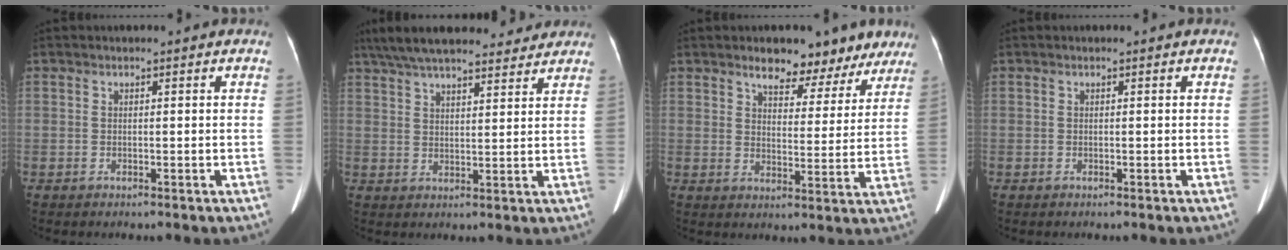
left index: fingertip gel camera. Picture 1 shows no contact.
{"total": 19.2, "force": [16.3, 4.4, 9.1], "torque": [-0.161, 0.047, 0.240]}
{"total": 9.9, "force": [8.0, 4.2, 4.0], "torque": [-0.035, 0.001, 0.100]}
{"total": 0.0}